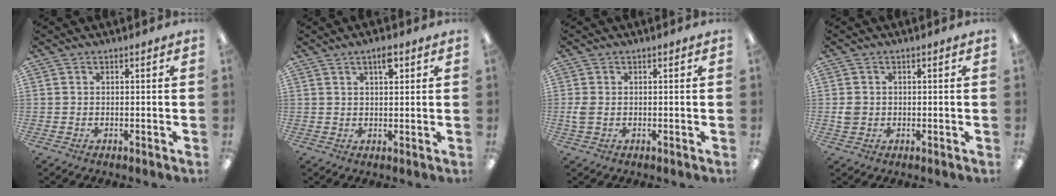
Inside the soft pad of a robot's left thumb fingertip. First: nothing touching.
{"total": 3.8, "force": [2.2, 1.4, 2.7], "torque": [-0.035, -0.006, 0.033]}
{"total": 2.7, "force": [-0.1, 1.6, 2.1], "torque": [-0.046, 0.002, -0.003]}
{"total": 2.5, "force": [-0.1, 2.3, 1.0], "torque": [-0.010, 0.002, -0.004]}